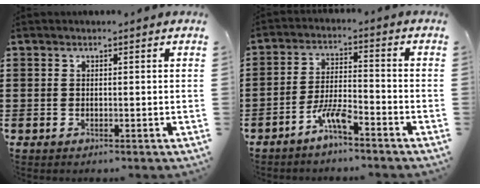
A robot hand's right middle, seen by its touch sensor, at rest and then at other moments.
{"total": 5.5, "force": [-4.1, 0.7, 3.5], "torque": [-0.081, -0.001, -0.082]}